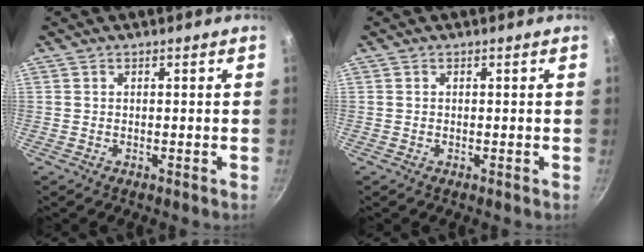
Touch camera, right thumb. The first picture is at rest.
{"total": 0.0}